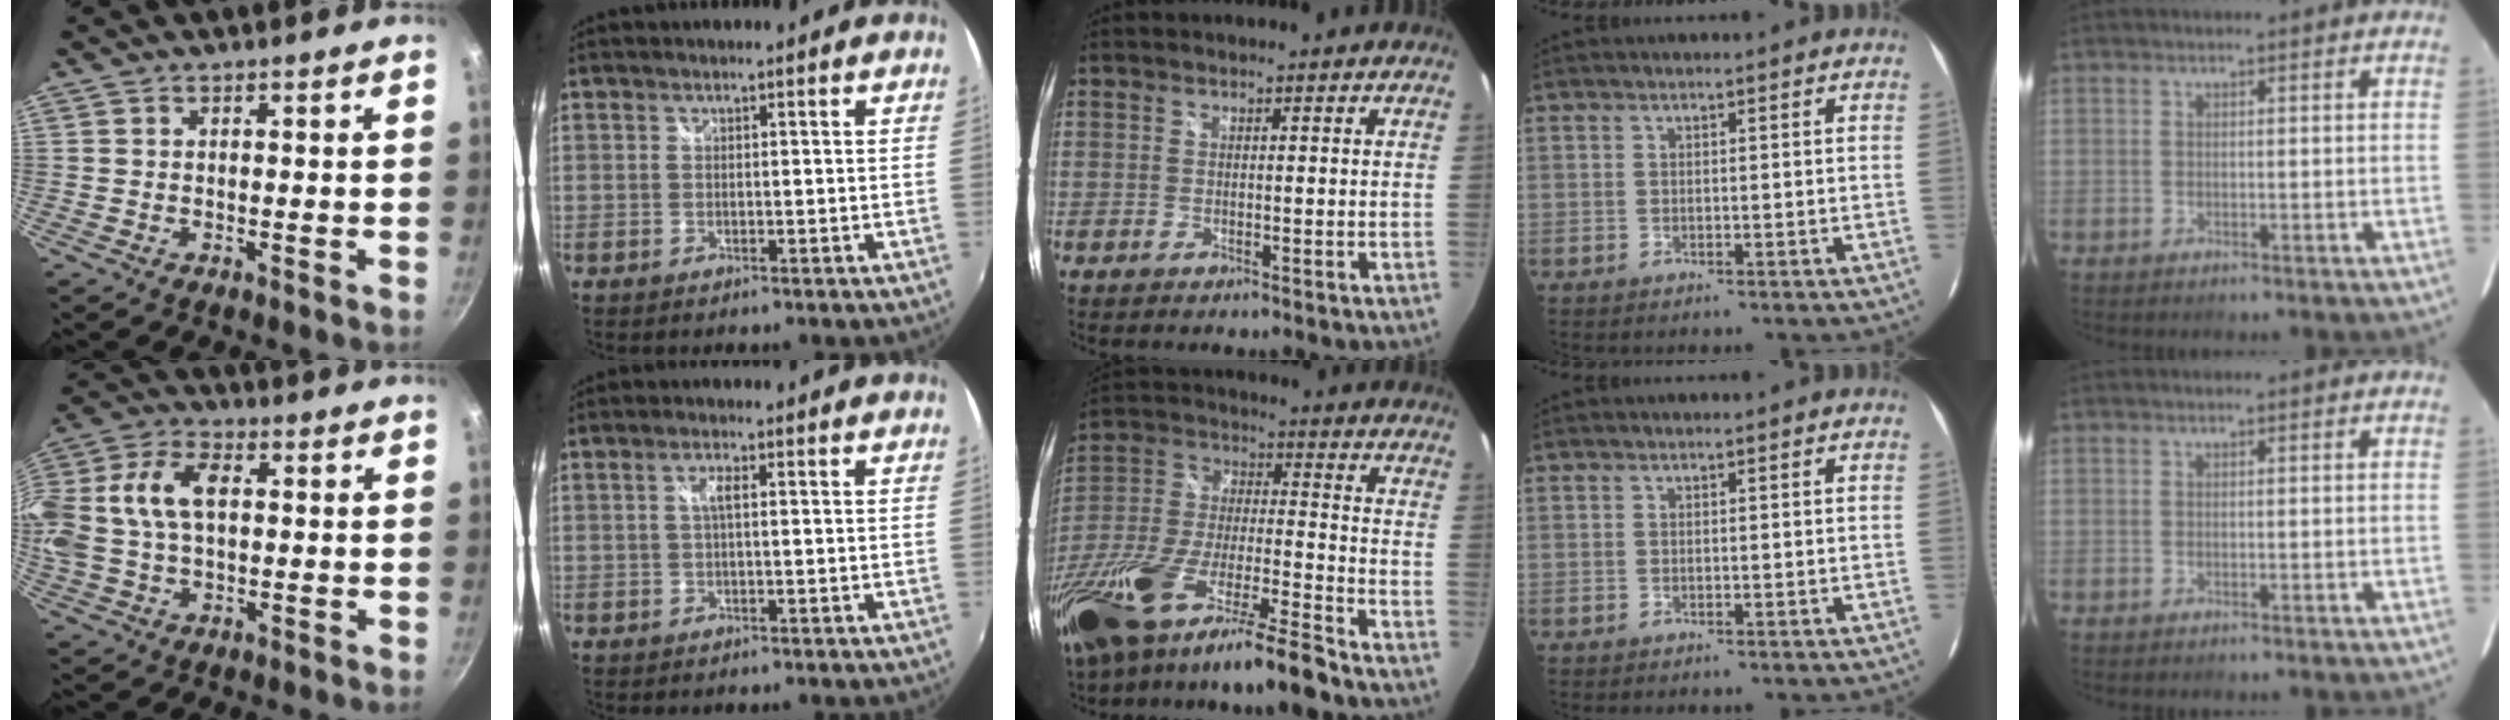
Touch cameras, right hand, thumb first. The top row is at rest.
{"thumb": {"total": 16.9, "force": [1.9, 10.8, 12.8], "torque": [-0.272, 0.029, 0.023]}, "index": {"total": 2.1, "force": [0.2, 0.3, 2.0], "torque": [-0.039, 0.003, 0.002]}, "middle": {"total": 23.4, "force": [-16.8, 3.2, 16.0], "torque": [-0.316, -0.053, -0.303]}}